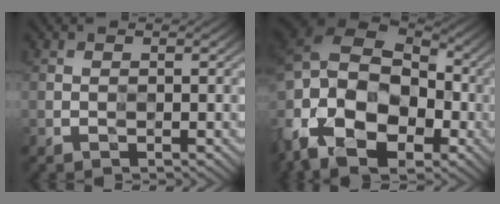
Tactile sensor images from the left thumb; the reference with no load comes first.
{"total": 20.1, "force": [-8.2, 14.5, 11.2], "torque": [-0.267, -0.034, -0.134]}